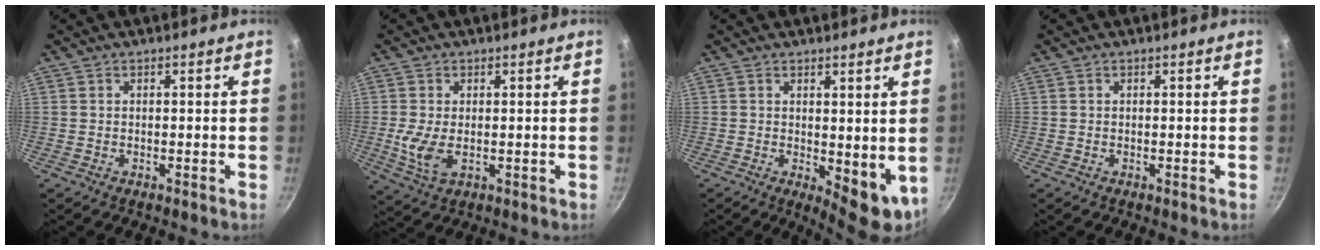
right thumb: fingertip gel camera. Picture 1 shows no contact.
{"total": 5.9, "force": [-0.2, 3.3, 4.9], "torque": [-0.100, -0.011, 0.002]}
{"total": 7.7, "force": [0.8, 3.5, 6.8], "torque": [-0.075, -0.012, 0.021]}
{"total": 0.0}